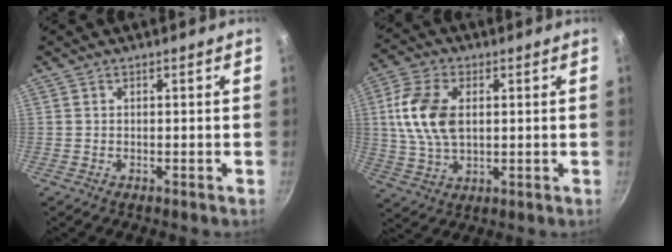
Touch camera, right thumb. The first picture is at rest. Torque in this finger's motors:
{"motor_torque": [0.14, 0.19, 1.51, -0.10, 0.40]}